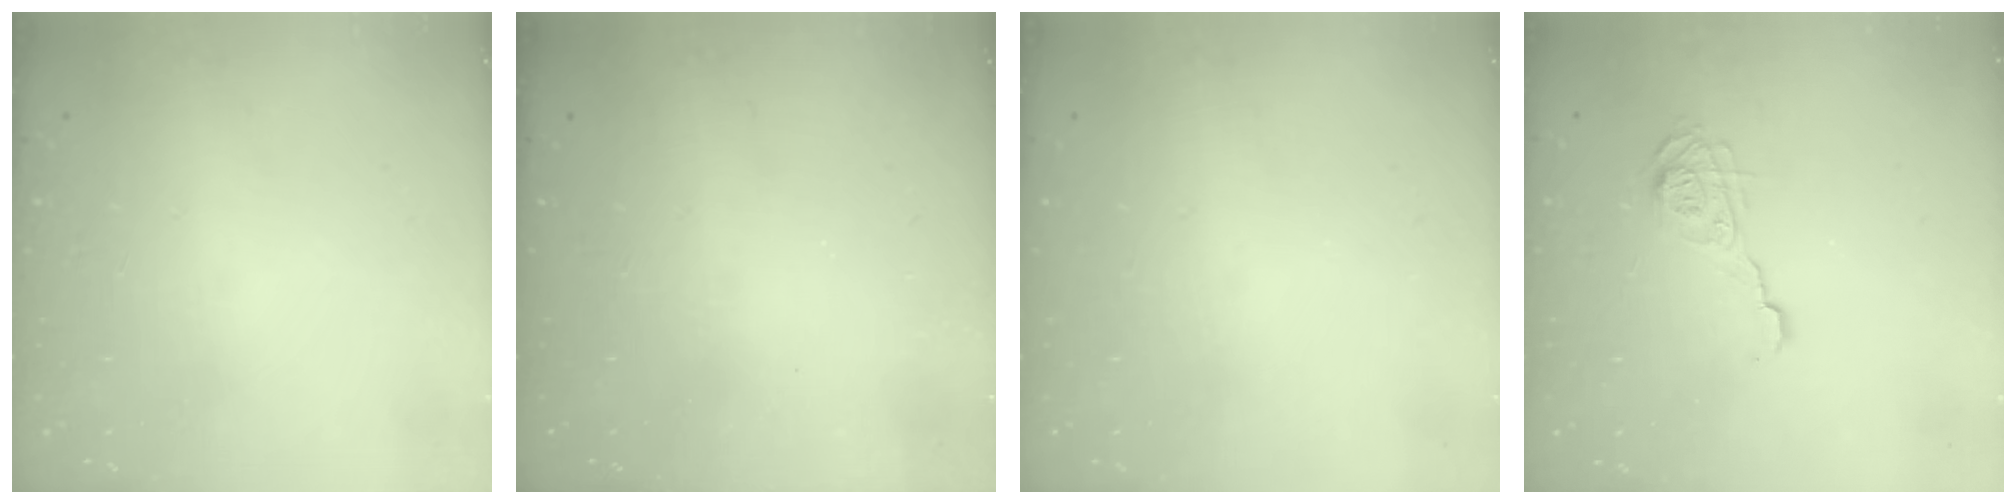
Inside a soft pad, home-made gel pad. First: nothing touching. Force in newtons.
{"total": 2.5, "press": 2.4, "slide": 0.7}
{"total": 0.0}
{"total": 9.6, "press": 9.6, "slide": 0.5}